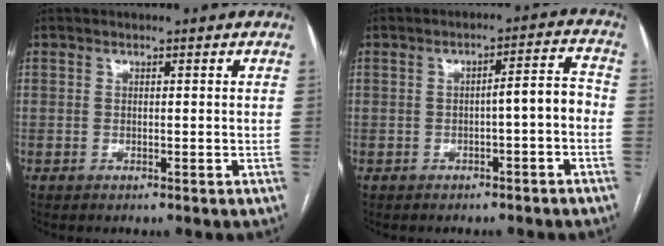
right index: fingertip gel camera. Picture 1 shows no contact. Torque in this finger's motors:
{"motor_torque": [0.72, -0.37, 0.41, 0.09]}